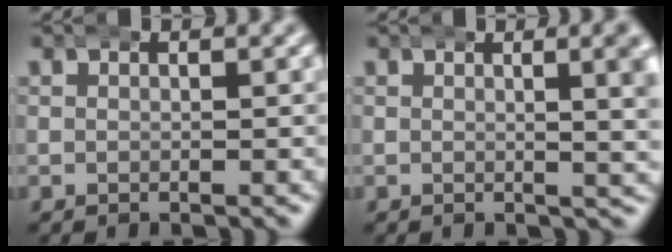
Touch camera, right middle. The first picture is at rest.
{"total": 4.0, "force": [1.6, 1.0, 3.5], "torque": [-0.020, 0.009, 0.015]}